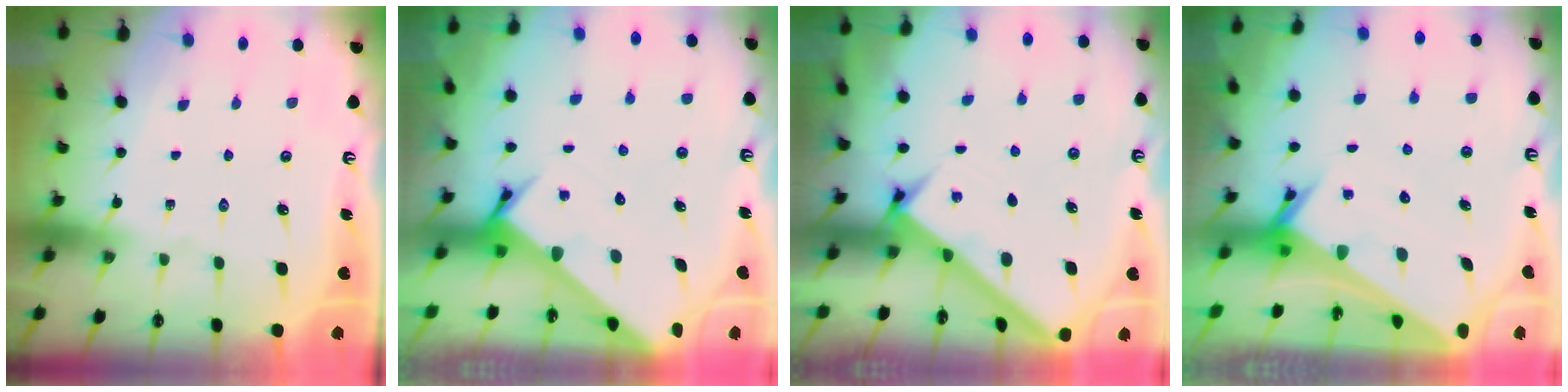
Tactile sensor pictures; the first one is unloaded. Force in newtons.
{"total": 3.2, "press": 3.2, "slide": 0.1}
{"total": 2.8, "press": 2.8, "slide": 0.3}
{"total": 3.9, "press": 3.9, "slide": 0.4}